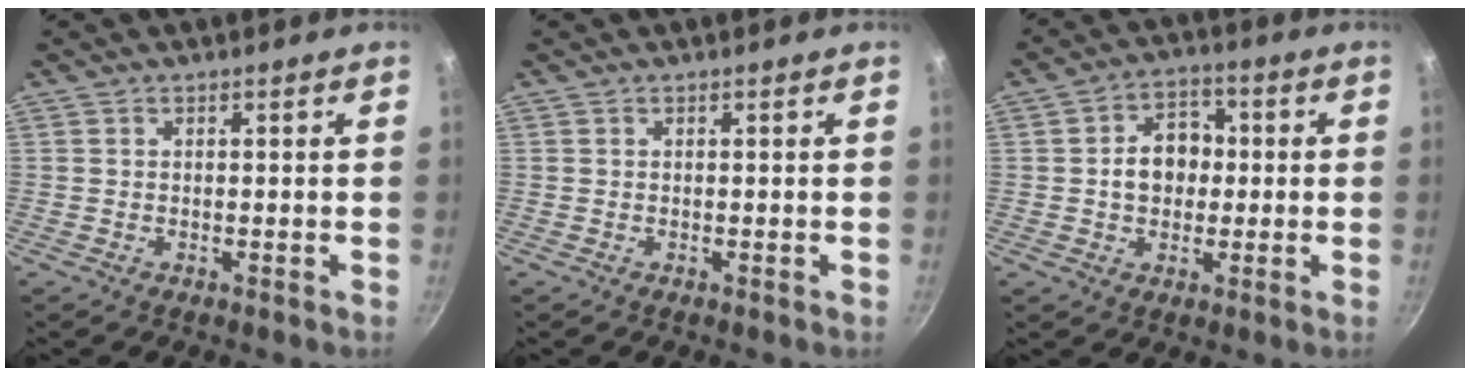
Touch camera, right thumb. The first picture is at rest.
{"total": 0.0}
{"total": 8.7, "force": [0.1, 6.8, 5.4], "torque": [-0.044, 0.018, -0.006]}